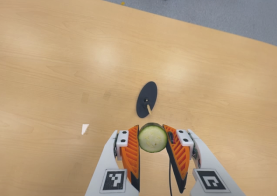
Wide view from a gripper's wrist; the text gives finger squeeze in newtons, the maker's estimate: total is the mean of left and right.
{"total": 9.1, "left": 8.3, "right": 9.8}